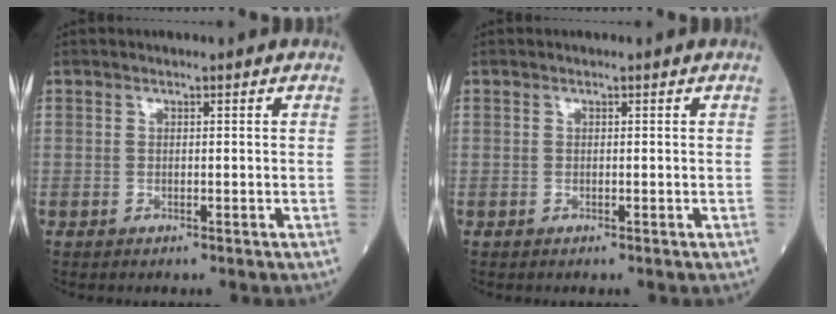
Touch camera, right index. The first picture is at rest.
{"total": 0.0}